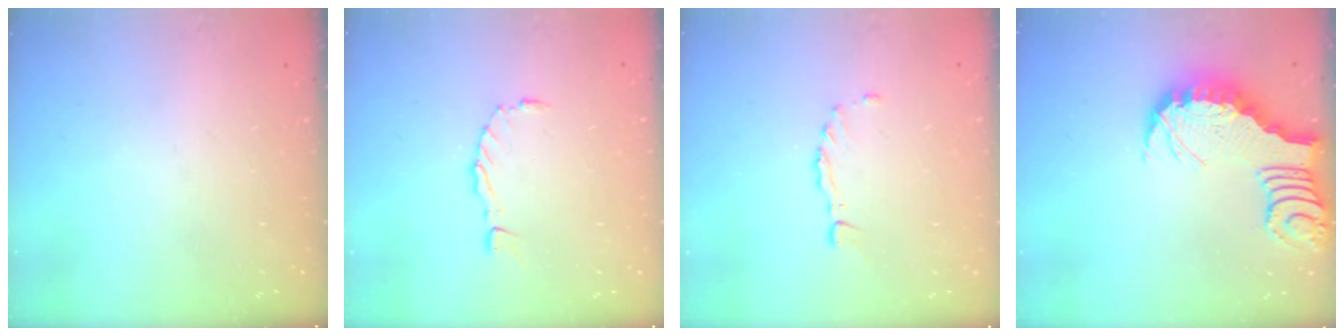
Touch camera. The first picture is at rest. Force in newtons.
{"total": 0.0}
{"total": 1.7, "press": 1.7, "slide": 0.2}
{"total": 3.4, "press": 3.3, "slide": 0.5}